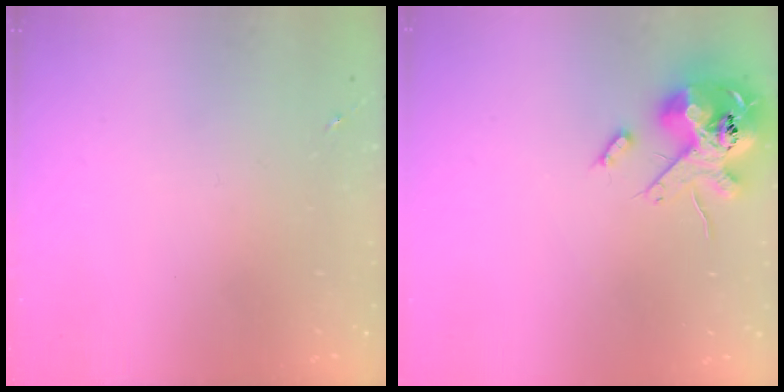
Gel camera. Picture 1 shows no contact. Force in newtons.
{"total": 14.9, "press": 14.7, "slide": 2.6}